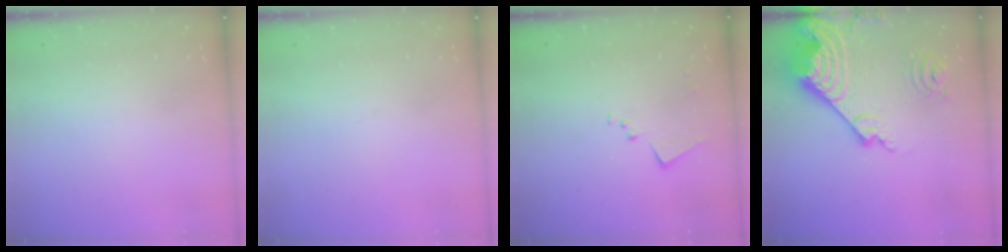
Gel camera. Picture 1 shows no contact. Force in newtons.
{"total": 0.0}
{"total": 7.9, "press": 7.9, "slide": 0.5}
{"total": 23.1, "press": 23.0, "slide": 2.8}